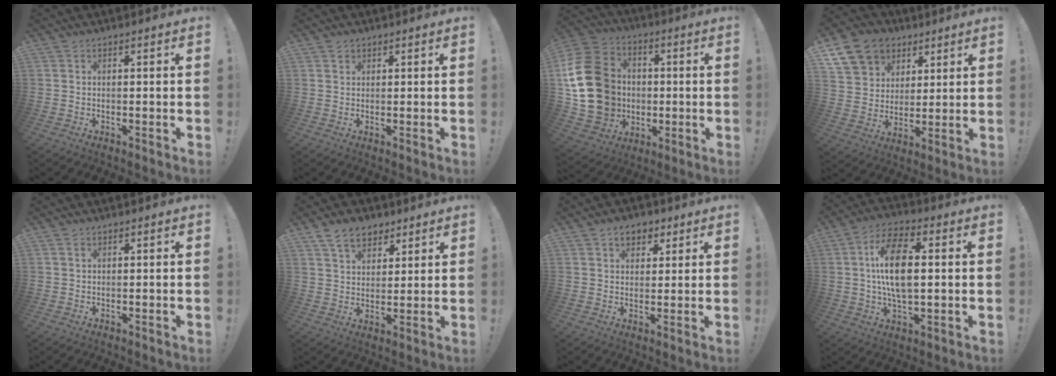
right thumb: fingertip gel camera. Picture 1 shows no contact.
{"total": 1.4, "force": [1.0, 1.0, 0.2], "torque": [0.004, -0.003, 0.018]}
{"total": 21.2, "force": [0.4, 17.8, 11.4], "torque": [-0.201, 0.013, 0.034]}
{"total": 14.8, "force": [7.5, 11.5, 5.5], "torque": [-0.081, -0.041, 0.153]}
{"total": 0.9, "force": [0.6, 0.6, 0.4], "torque": [-0.003, -0.002, 0.010]}
{"total": 9.0, "force": [5.8, 5.8, 3.6], "torque": [-0.063, -0.021, 0.114]}
{"total": 5.6, "force": [2.9, 4.2, 2.3], "torque": [-0.022, -0.009, 0.050]}
{"total": 14.5, "force": [1.6, 7.5, 12.3], "torque": [-0.215, 0.004, 0.025]}